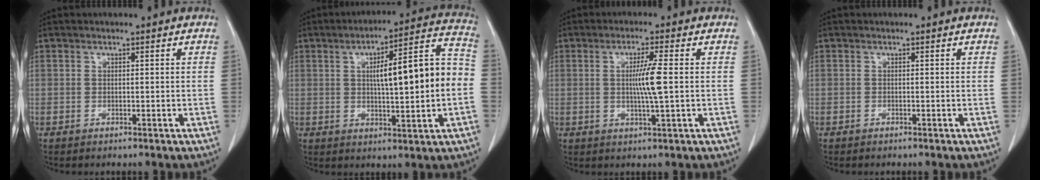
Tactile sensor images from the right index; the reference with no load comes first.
{"total": 15.1, "force": [0.2, 2.0, 15.0], "torque": [-0.218, 0.032, 0.003]}
{"total": 5.3, "force": [0.2, -0.5, 5.3], "torque": [-0.096, -0.008, 0.003]}
{"total": 0.0}